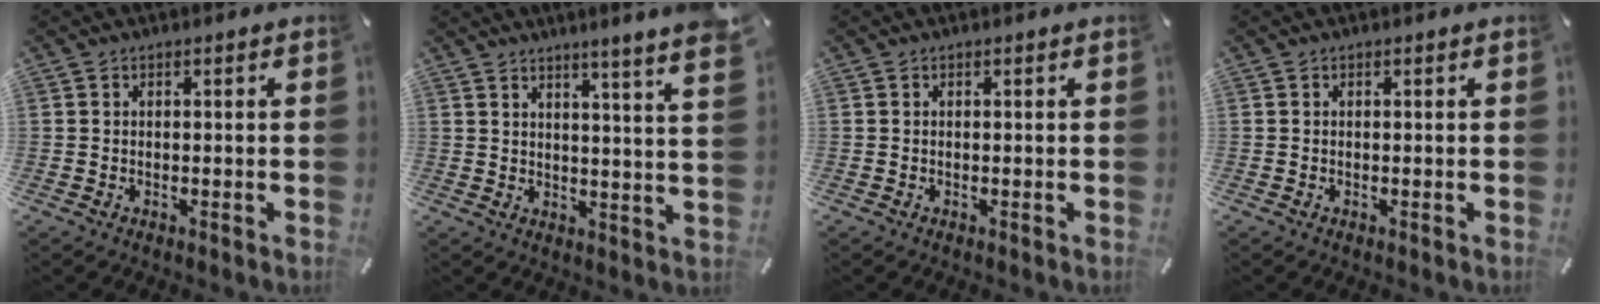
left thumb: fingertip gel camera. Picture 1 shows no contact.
{"total": 6.2, "force": [4.8, -0.9, 3.8], "torque": [-0.065, -0.040, 0.075]}
{"total": 0.0}
{"total": 0.0}